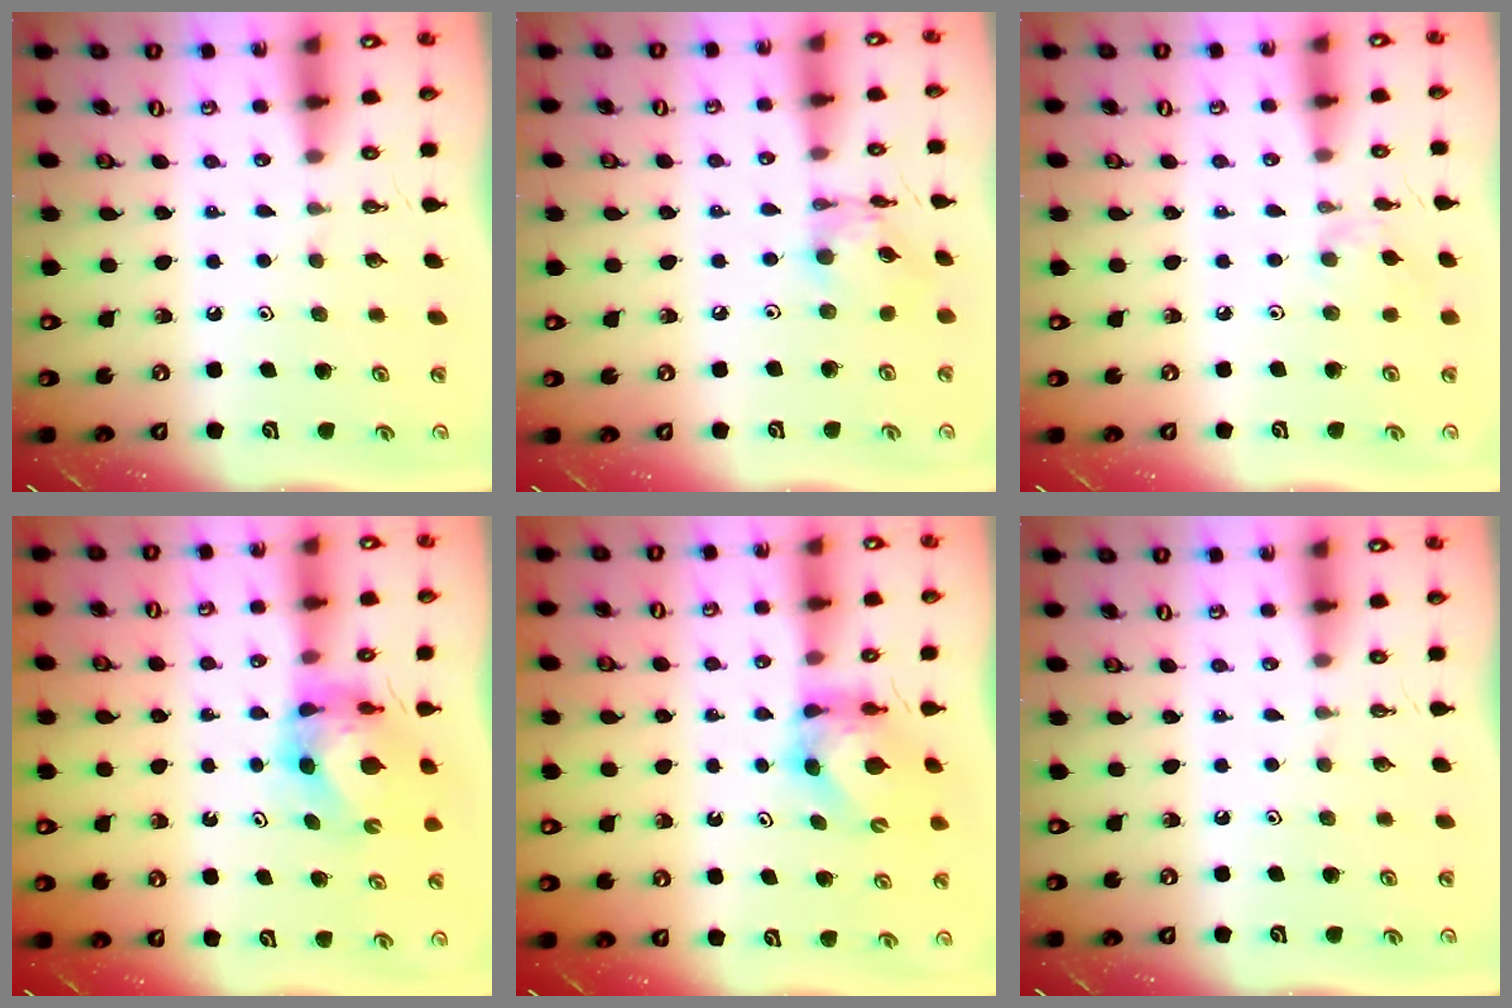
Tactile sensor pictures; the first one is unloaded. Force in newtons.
{"total": 7.8, "press": 7.8, "slide": 0.4}
{"total": 1.3, "press": 1.3, "slide": 0.4}
{"total": 7.4, "press": 7.3, "slide": 0.9}
{"total": 5.5, "press": 5.5, "slide": 0.6}
{"total": 0.0}